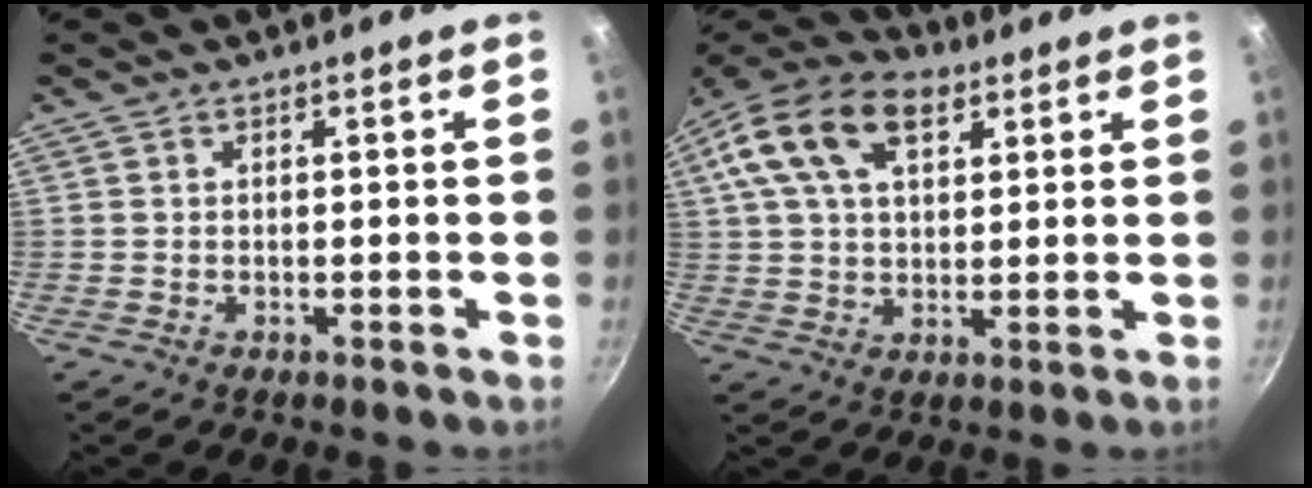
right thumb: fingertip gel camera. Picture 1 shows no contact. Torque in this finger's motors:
{"motor_torque": [-0.28, 0.52, 0.32, -0.23, 0.12]}